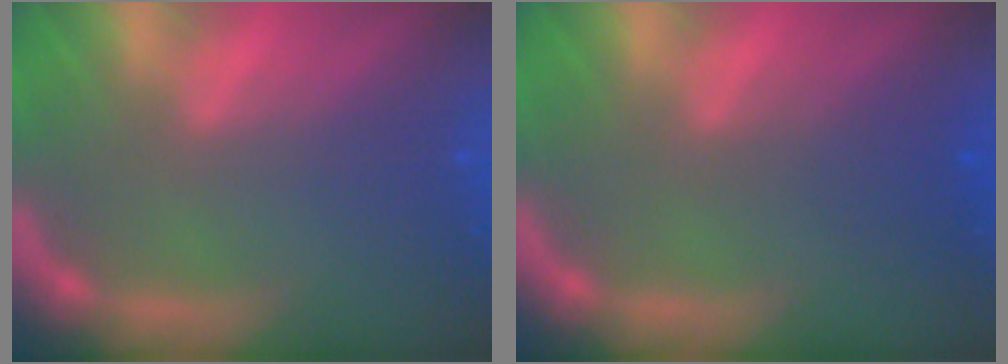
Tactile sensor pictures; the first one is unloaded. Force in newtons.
{"total": 2.0}